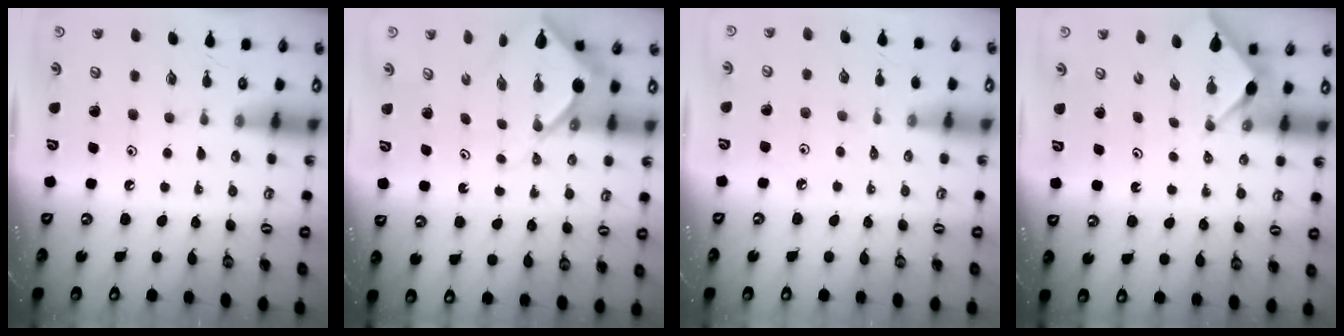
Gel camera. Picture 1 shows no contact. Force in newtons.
{"total": 7.5, "press": 7.5, "slide": 0.8}
{"total": 2.7, "press": 2.6, "slide": 0.5}
{"total": 2.9, "press": 2.8, "slide": 0.4}